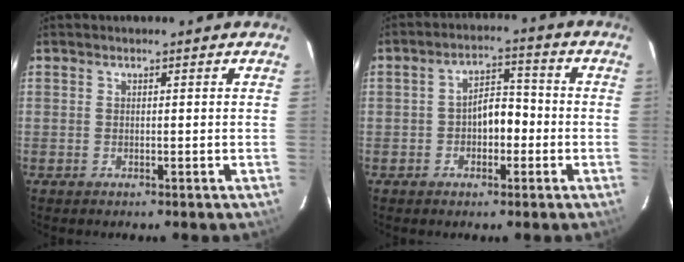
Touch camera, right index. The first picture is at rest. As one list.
[{"total": 5.7, "force": [-1.5, 3.7, 4.1], "torque": [-0.066, 0.020, -0.019]}]